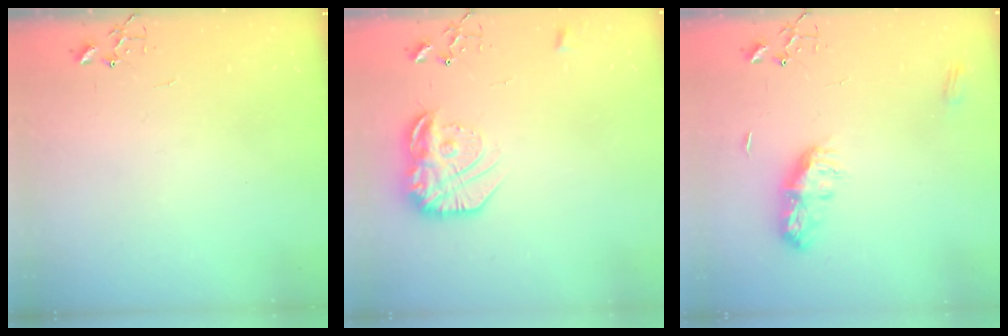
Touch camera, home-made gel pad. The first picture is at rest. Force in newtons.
{"total": 18.3, "press": 18.2, "slide": 1.3}
{"total": 9.0, "press": 9.0, "slide": 0.1}